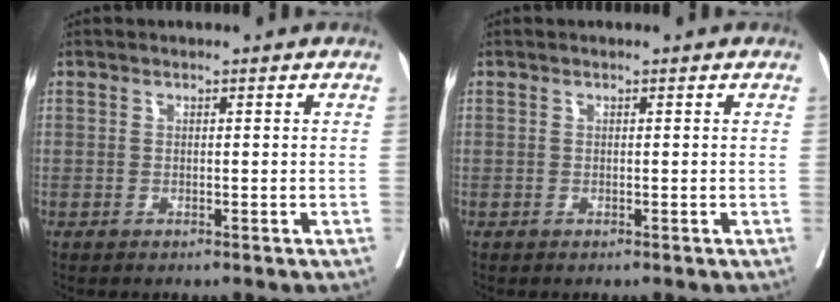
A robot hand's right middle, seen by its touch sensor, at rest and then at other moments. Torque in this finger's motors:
{"motor_torque": [-0.01, -0.01, 0.00, 0.00]}